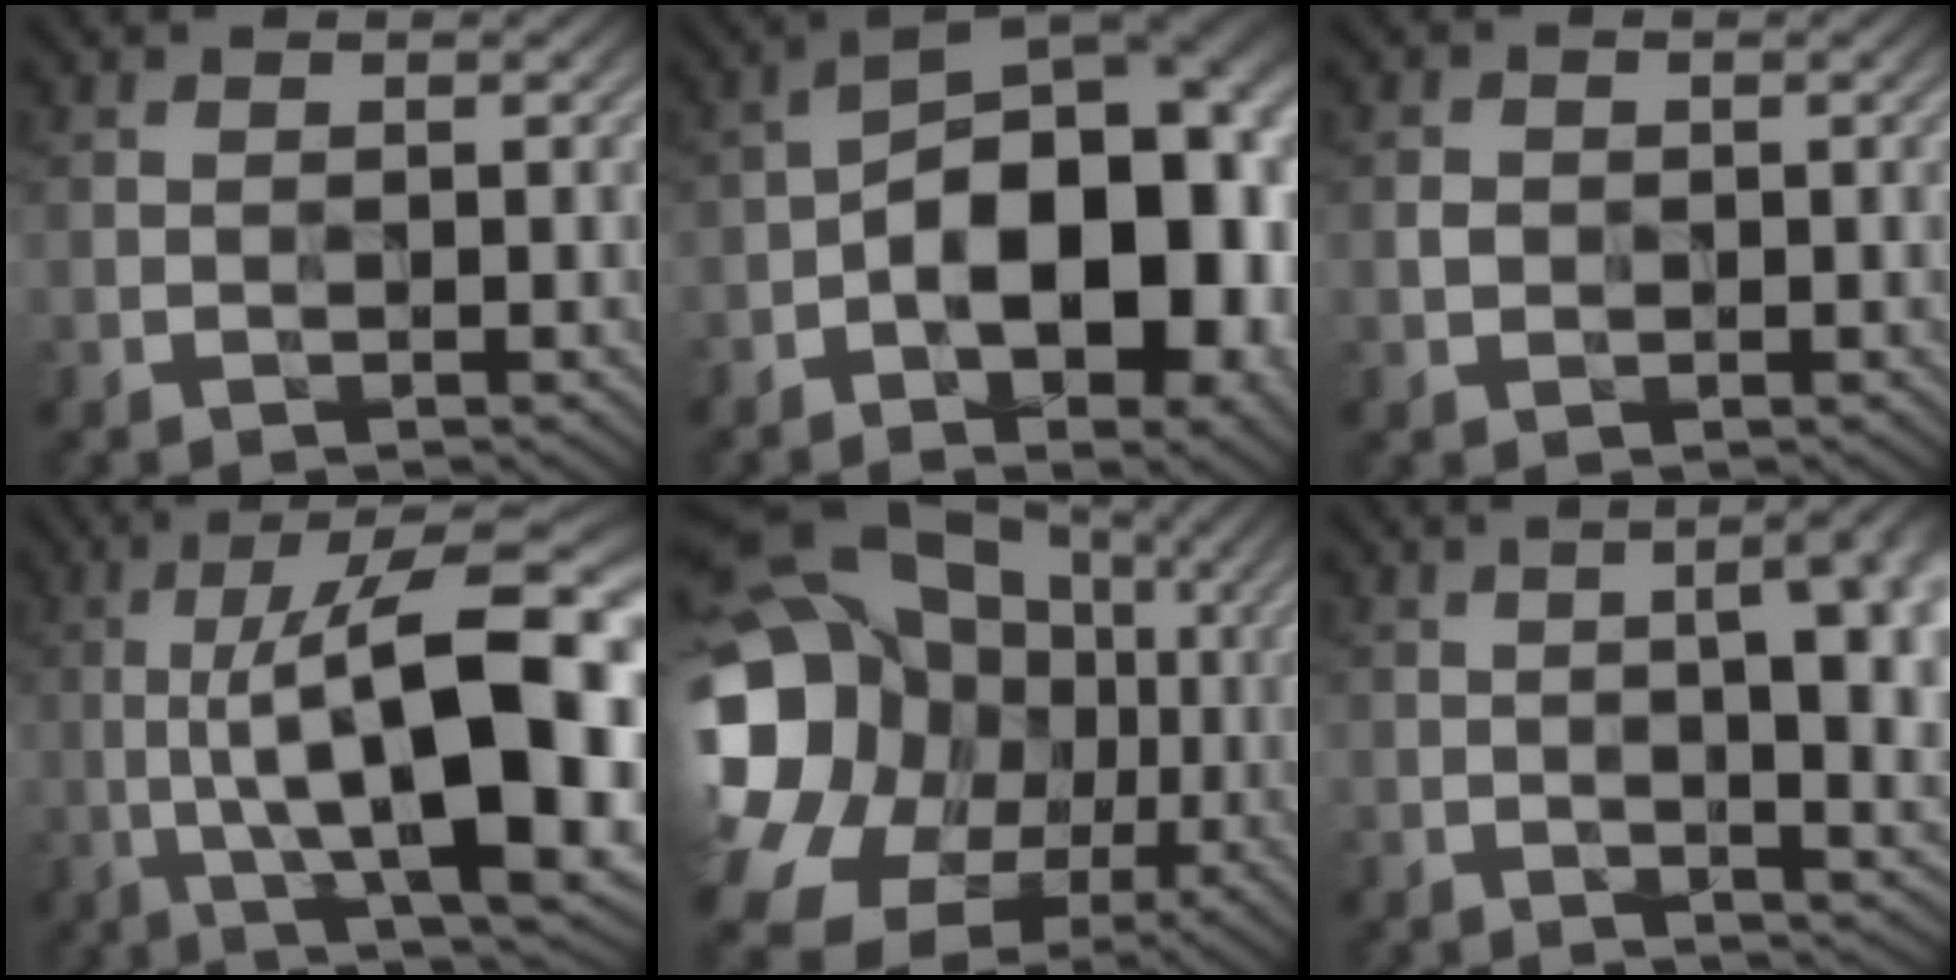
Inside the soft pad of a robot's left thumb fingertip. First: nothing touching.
{"total": 19.2, "force": [-3.4, 10.2, 15.9], "torque": [-0.197, 0.001, -0.056]}
{"total": 1.2, "force": [-0.1, 1.1, 0.5], "torque": [-0.009, -0.002, -0.005]}
{"total": 19.9, "force": [-1.2, 5.9, 18.9], "torque": [-0.310, 0.019, -0.014]}
{"total": 22.0, "force": [-2.7, 18.7, 11.2], "torque": [-0.264, -0.002, -0.063]}
{"total": 14.4, "force": [1.9, 5.4, 13.2], "torque": [-0.144, 0.040, 0.024]}